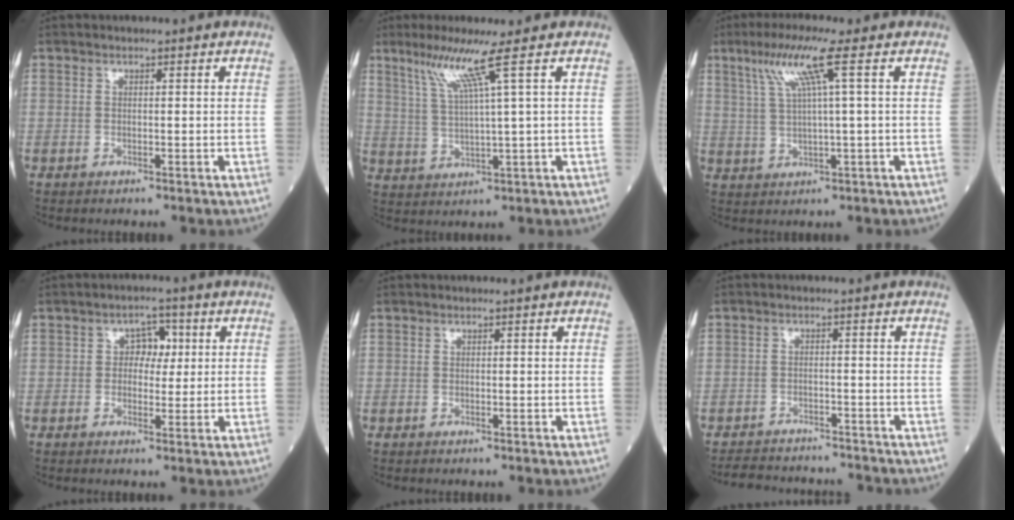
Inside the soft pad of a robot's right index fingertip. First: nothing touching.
{"total": 6.7, "force": [3.7, -1.9, 5.2], "torque": [-0.109, -0.003, 0.081]}
{"total": 7.1, "force": [3.3, -1.1, 6.2], "torque": [-0.126, 0.012, 0.068]}
{"total": 3.7, "force": [0.8, 2.5, 2.6], "torque": [-0.032, 0.012, 0.011]}
{"total": 0.0}
{"total": 8.9, "force": [-8.5, 2.3, 1.7], "torque": [-0.028, 0.007, -0.114]}